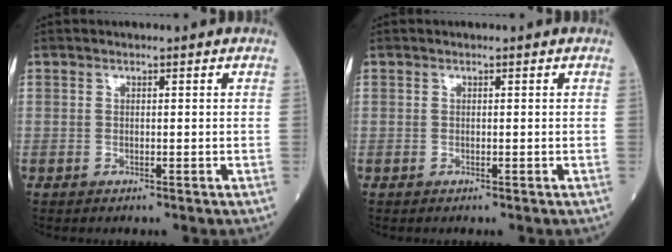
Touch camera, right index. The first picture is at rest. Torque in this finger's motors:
{"motor_torque": [0.01, 0.01, 0.02, 0.00]}